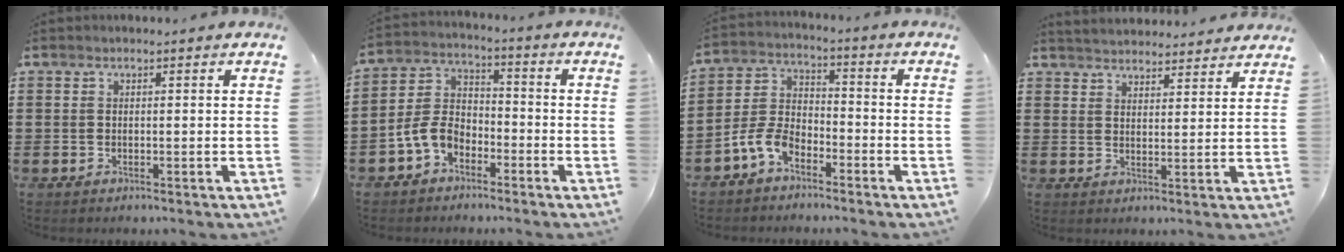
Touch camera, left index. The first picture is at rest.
{"total": 6.4, "force": [-3.7, 4.2, 3.2], "torque": [-0.094, 0.005, -0.081]}
{"total": 6.6, "force": [-4.6, 3.4, 3.3], "torque": [-0.094, 0.006, -0.094]}
{"total": 3.3, "force": [3.3, 0.2, -0.1], "torque": [-0.009, -0.012, 0.060]}